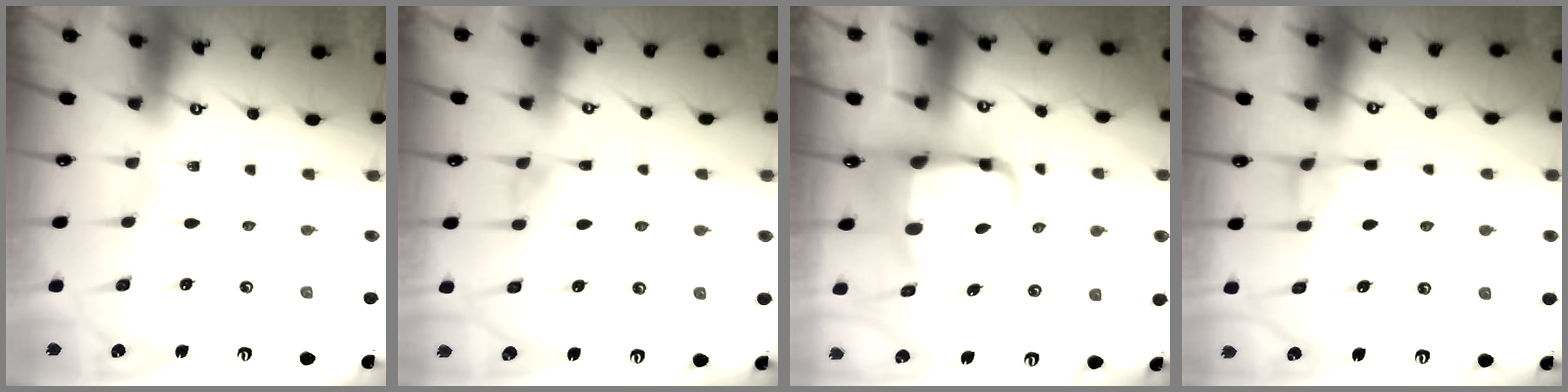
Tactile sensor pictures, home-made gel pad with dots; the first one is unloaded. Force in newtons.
{"total": 5.6, "press": 5.6, "slide": 0.3}
{"total": 6.1, "press": 5.9, "slide": 1.7}
{"total": 3.2, "press": 3.2, "slide": 0.2}